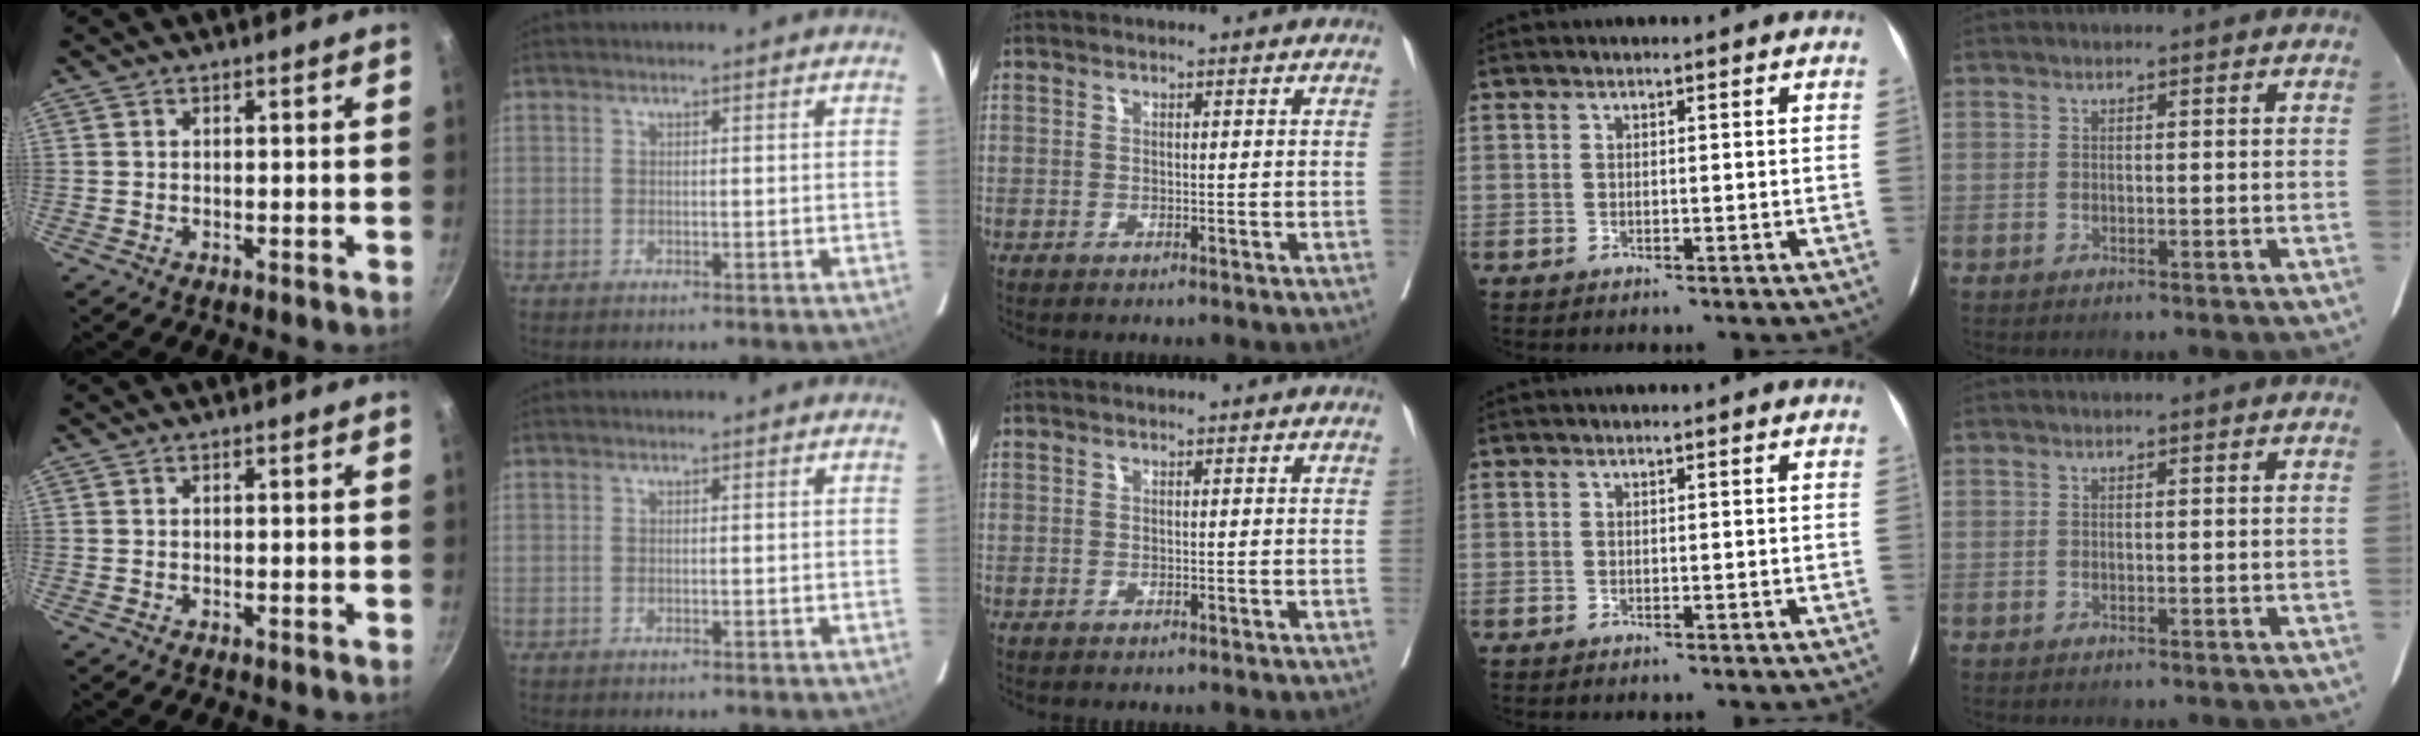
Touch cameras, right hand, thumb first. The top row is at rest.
{}